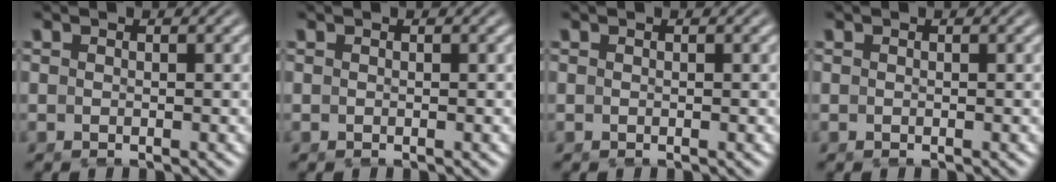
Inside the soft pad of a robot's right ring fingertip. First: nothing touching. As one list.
[{"total": 0.0}, {"total": 0.0}, {"total": 0.0}]